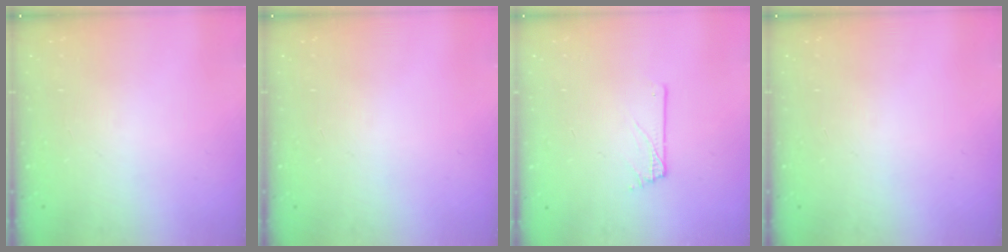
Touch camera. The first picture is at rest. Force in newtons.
{"total": 0.0}
{"total": 0.7, "press": 0.7, "slide": 0.1}
{"total": 0.0}